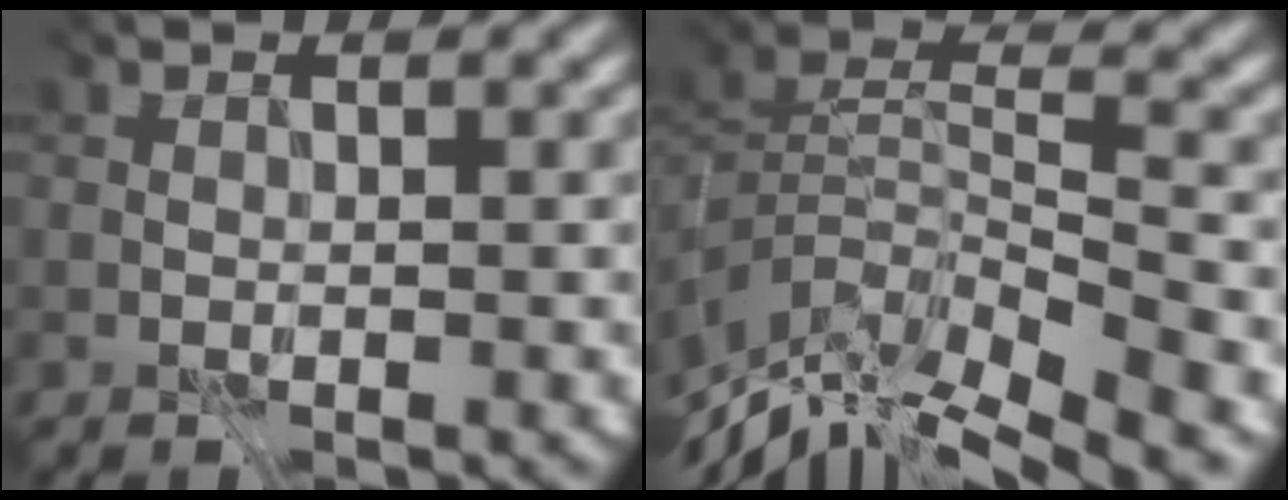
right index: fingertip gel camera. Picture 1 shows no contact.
{"total": 10.3, "force": [-9.3, 0.7, 4.2], "torque": [-0.089, -0.008, -0.141]}